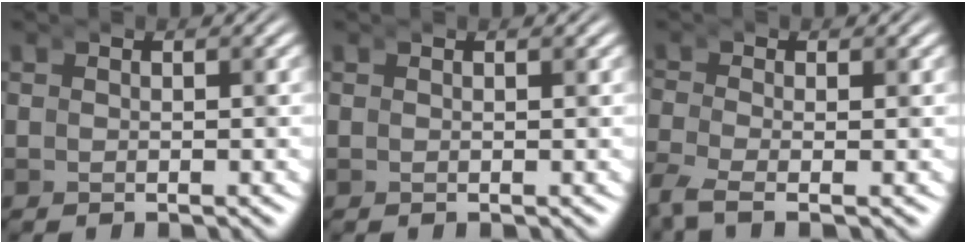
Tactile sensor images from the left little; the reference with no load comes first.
{"total": 0.0}
{"total": 2.5, "force": [-1.9, 0.6, 1.4], "torque": [-0.043, -0.020, -0.034]}